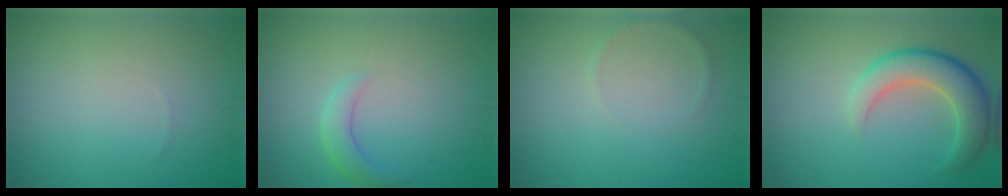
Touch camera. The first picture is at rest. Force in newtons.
{"total": 2.0, "press": 2.0, "slide": 0.1}
{"total": 0.7, "press": 0.7, "slide": 0.0}
{"total": 5.2, "press": 5.1, "slide": 0.6}